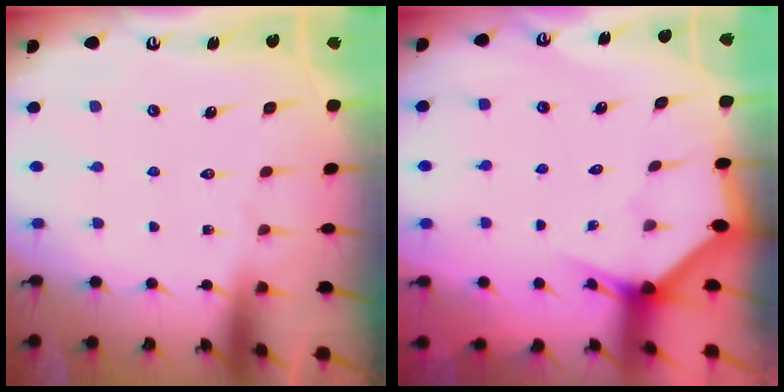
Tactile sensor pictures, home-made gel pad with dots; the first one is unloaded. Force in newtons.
{"total": 2.9, "press": 2.9, "slide": 0.1}